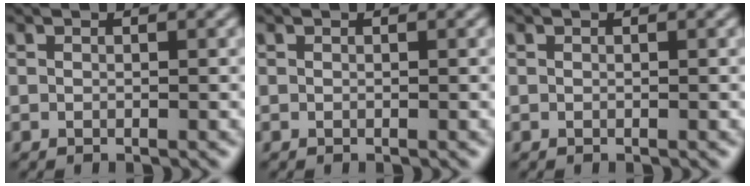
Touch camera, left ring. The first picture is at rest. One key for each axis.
{"total": 0.0}
{"total": 0.0}